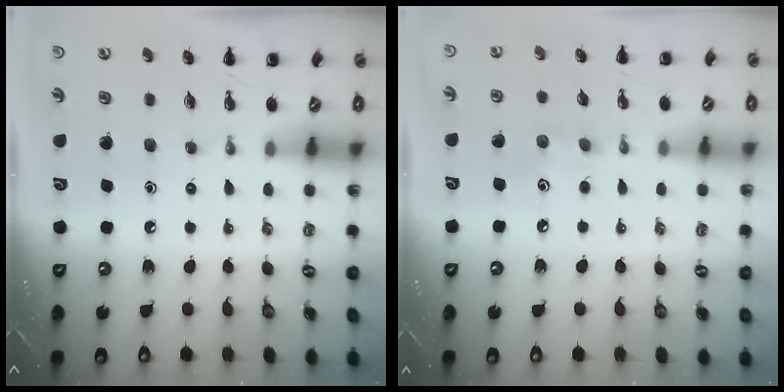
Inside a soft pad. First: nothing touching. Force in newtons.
{"total": 5.0, "press": 4.9, "slide": 1.0}